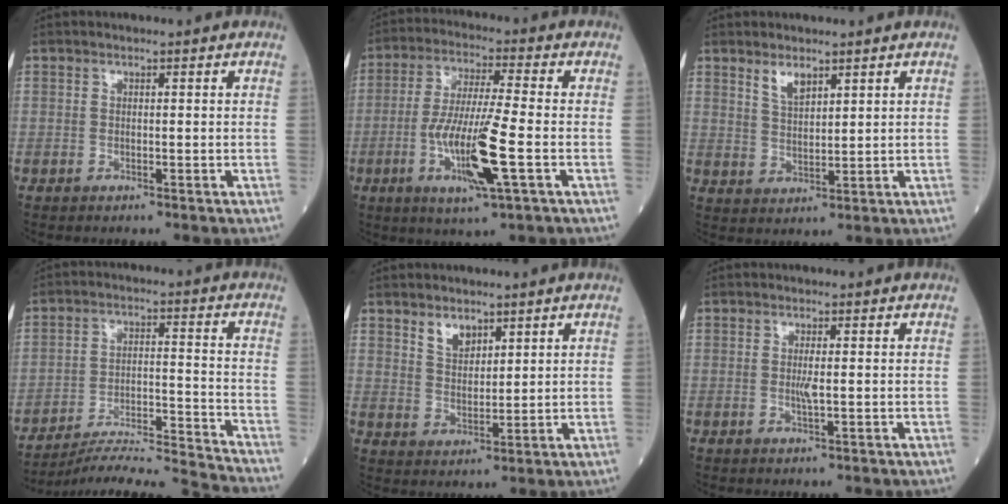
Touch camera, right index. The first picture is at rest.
{"total": 11.9, "force": [-3.4, 0.4, 11.4], "torque": [-0.221, -0.015, -0.065]}
{"total": 3.5, "force": [2.5, 1.2, 2.2], "torque": [-0.043, -0.003, 0.052]}
{"total": 15.0, "force": [-14.6, -2.3, 2.7], "torque": [-0.029, 0.006, -0.230]}
{"total": 3.8, "force": [2.6, 1.9, 1.9], "torque": [-0.036, -0.002, 0.055]}
{"total": 1.7, "force": [-0.1, 0.0, 1.7], "torque": [-0.037, -0.002, -0.002]}